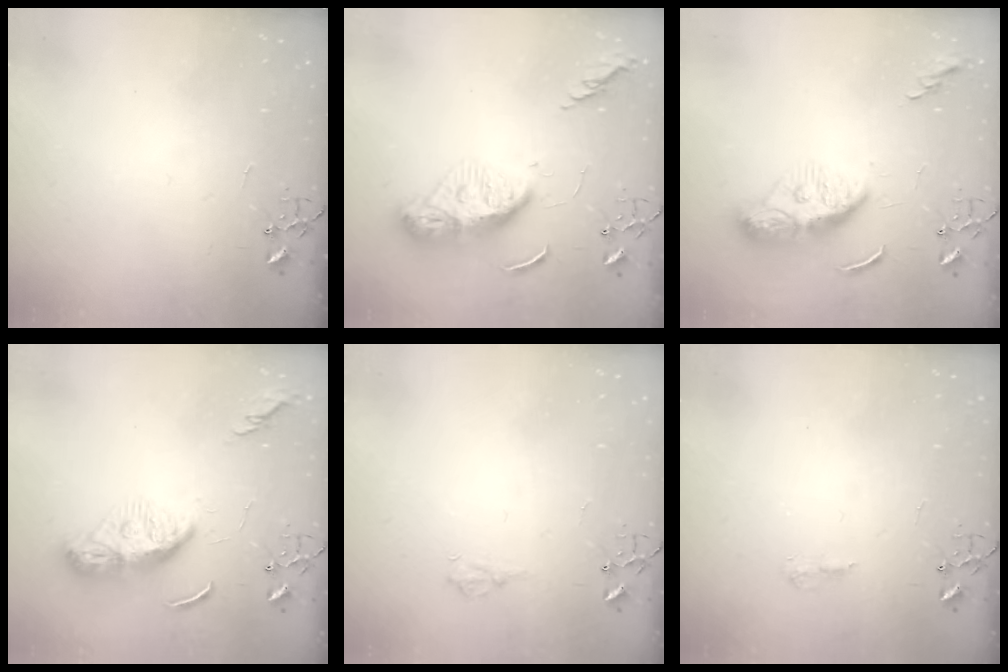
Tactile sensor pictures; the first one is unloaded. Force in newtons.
{"total": 12.9, "press": 12.8, "slide": 1.1}
{"total": 10.7, "press": 10.6, "slide": 1.1}
{"total": 10.5, "press": 10.4, "slide": 1.1}
{"total": 7.0, "press": 6.9, "slide": 0.6}
{"total": 6.0, "press": 6.0, "slide": 0.5}